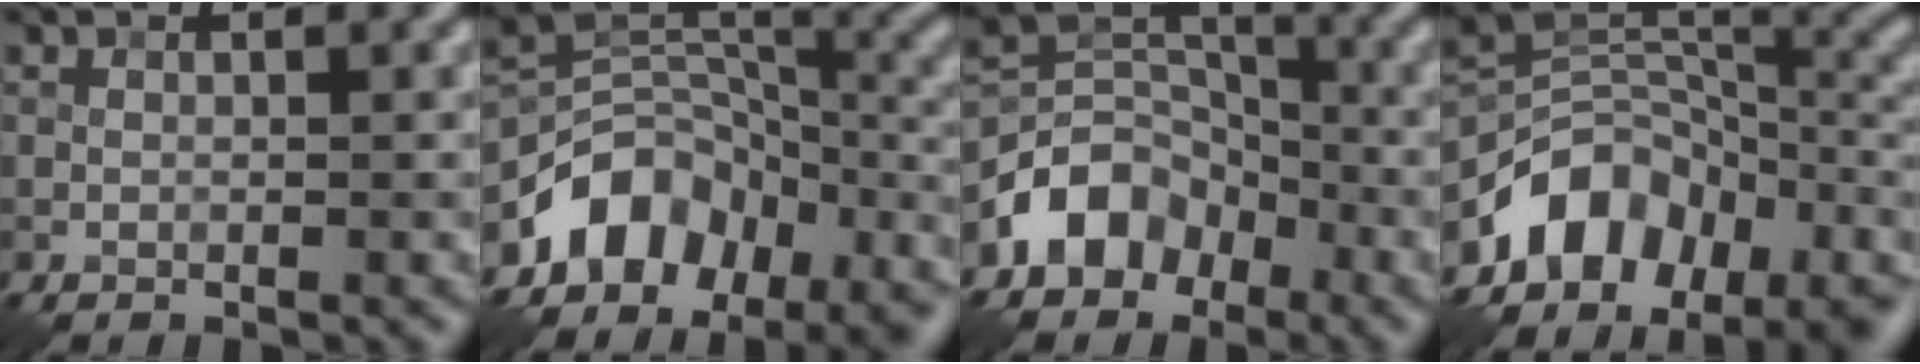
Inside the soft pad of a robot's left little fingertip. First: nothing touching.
{"total": 11.0, "force": [-6.7, 7.6, 4.5], "torque": [-0.075, 0.009, -0.112]}
{"total": 6.0, "force": [-3.5, 4.4, 2.2], "torque": [-0.021, 0.001, -0.075]}
{"total": 11.3, "force": [-6.4, 7.5, 5.6], "torque": [-0.094, 0.012, -0.112]}